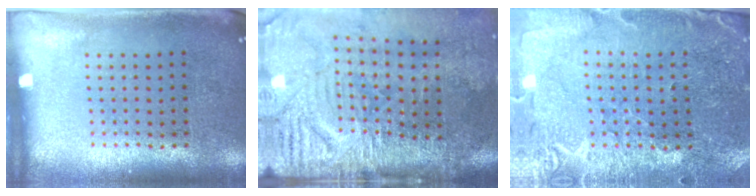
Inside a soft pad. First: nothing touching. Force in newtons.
{"total": 4.8, "press": 3.9, "slide": 2.7}
{"total": 1.0, "press": 1.0, "slide": 0.2}